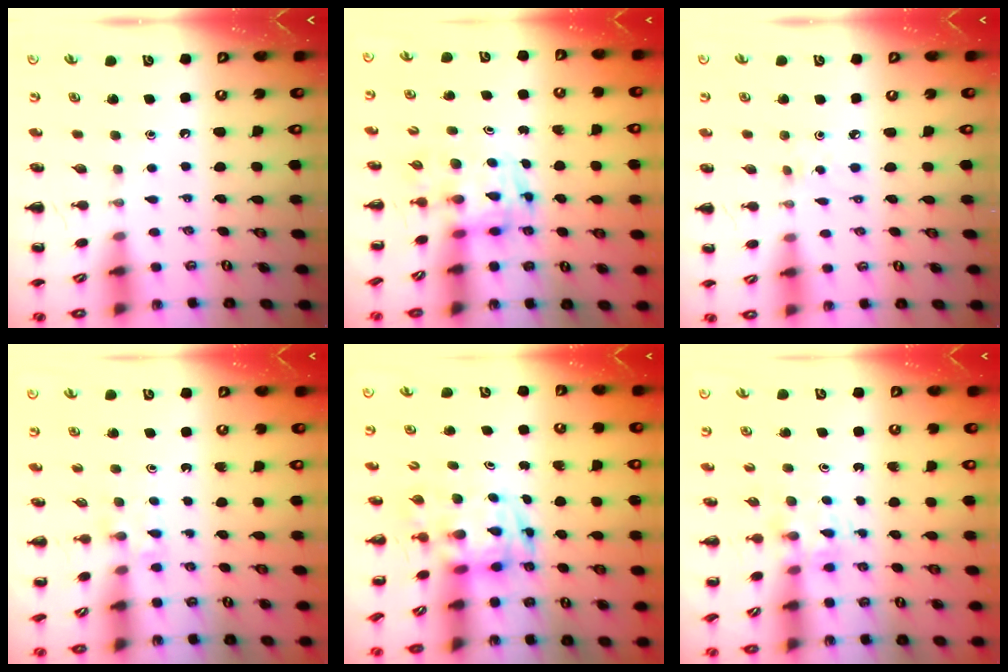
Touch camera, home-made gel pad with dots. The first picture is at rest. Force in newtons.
{"total": 3.4, "press": 3.4, "slide": 0.6}
{"total": 2.1, "press": 2.0, "slide": 0.7}
{"total": 1.4, "press": 1.2, "slide": 0.8}
{"total": 3.7, "press": 3.6, "slide": 0.8}
{"total": 2.8, "press": 2.6, "slide": 1.1}